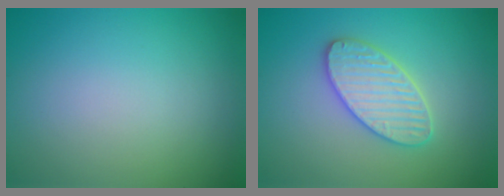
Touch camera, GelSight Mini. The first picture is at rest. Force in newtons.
{"total": 4.4, "press": 4.3, "slide": 0.5}